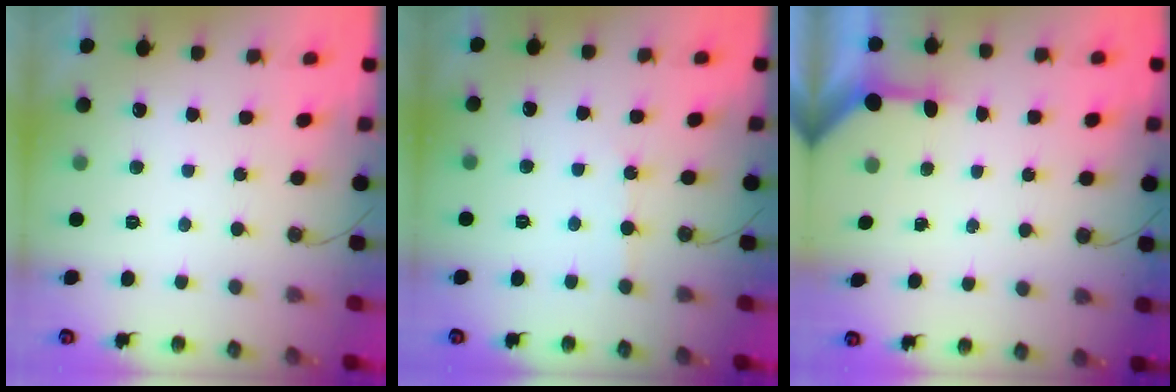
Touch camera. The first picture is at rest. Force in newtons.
{"total": 2.8, "press": 2.8, "slide": 0.4}
{"total": 3.4, "press": 3.4, "slide": 0.4}